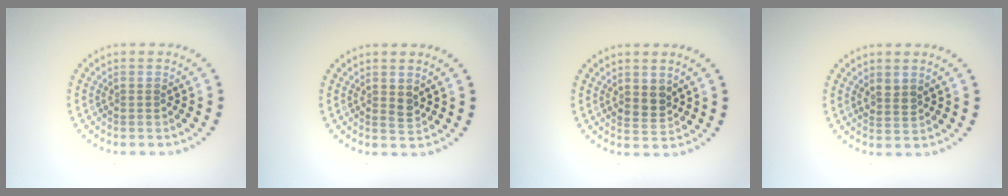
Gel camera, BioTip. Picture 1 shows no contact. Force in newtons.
{"total": 1.0, "press": 0.9, "slide": 0.3}
{"total": 1.9, "press": 1.8, "slide": 0.7}
{"total": 1.5, "press": 1.3, "slide": 0.8}